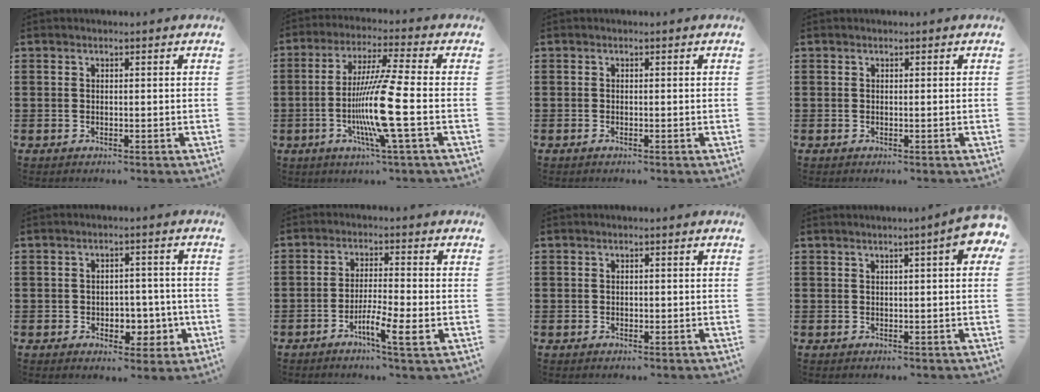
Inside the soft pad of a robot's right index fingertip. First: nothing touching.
{"total": 11.9, "force": [-3.0, -0.3, 11.5], "torque": [-0.231, -0.019, -0.067]}
{"total": 0.0}
{"total": 0.0}
{"total": 4.4, "force": [-1.0, 3.6, 2.3], "torque": [-0.036, 0.004, -0.023]}
{"total": 5.4, "force": [-2.7, 0.2, 4.7], "torque": [-0.077, -0.006, -0.049]}
{"total": 0.6, "force": [-0.1, 0.5, 0.2], "torque": [-0.007, 0.002, -0.002]}
{"total": 3.7, "force": [1.5, 0.3, 3.4], "torque": [-0.058, -0.001, 0.024]}